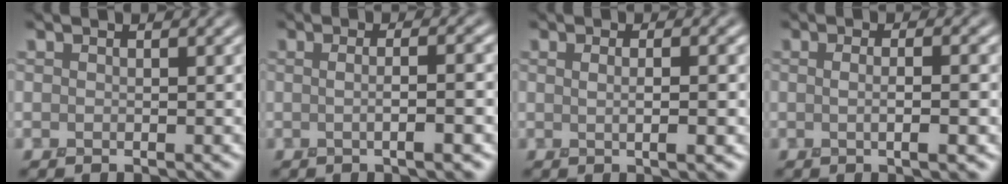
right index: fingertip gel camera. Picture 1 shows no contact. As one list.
[{"total": 4.2, "force": [-0.1, 1.3, 4.0], "torque": [-0.031, 0.008, -0.011]}, {"total": 3.0, "force": [0.2, 0.8, 2.9], "torque": [-0.032, -0.004, -0.004]}, {"total": 3.6, "force": [-0.1, 1.0, 3.4], "torque": [-0.036, 0.000, -0.005]}]